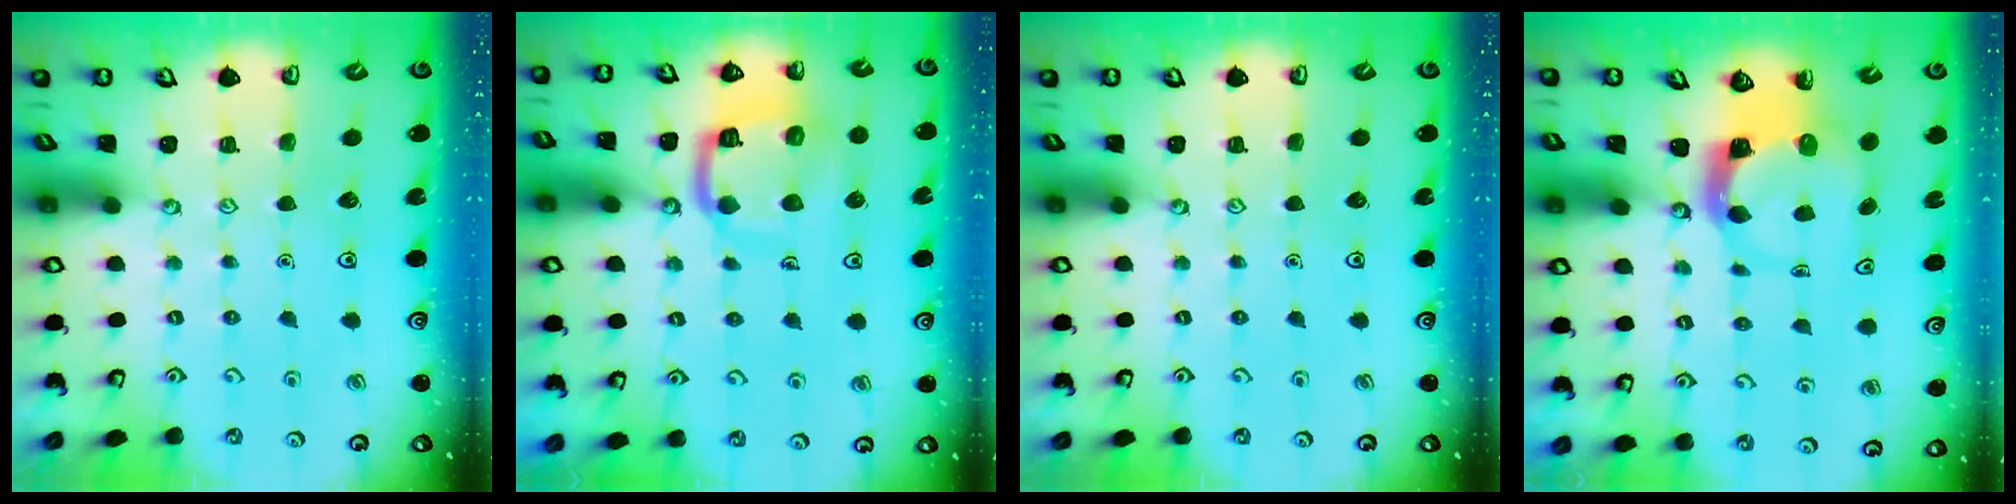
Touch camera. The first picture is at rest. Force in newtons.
{"total": 12.1, "press": 12.0, "slide": 1.3}
{"total": 0.0}
{"total": 4.0, "press": 3.9, "slide": 0.6}